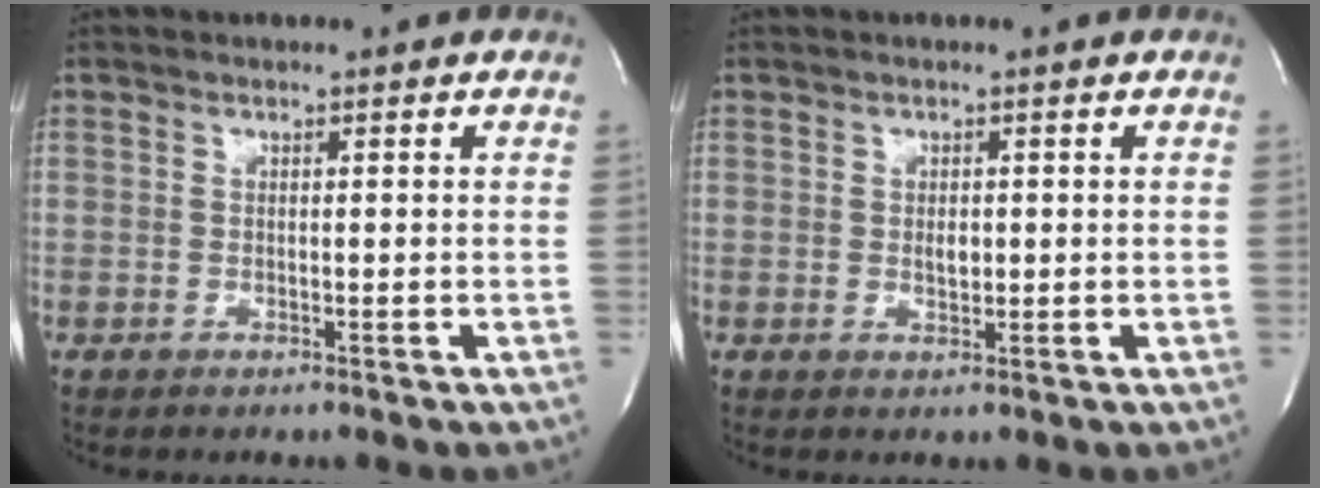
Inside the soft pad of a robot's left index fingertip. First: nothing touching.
{"total": 1.4, "force": [-0.1, 0.8, 1.2], "torque": [-0.020, -0.007, 0.000]}